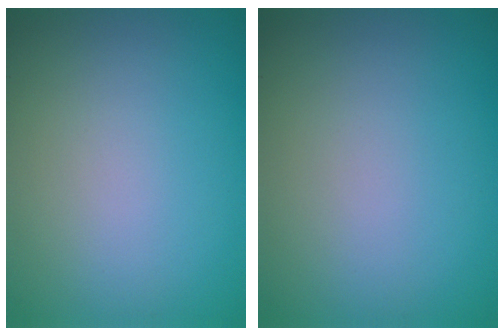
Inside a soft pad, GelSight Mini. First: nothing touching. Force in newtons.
{"total": 0.0}